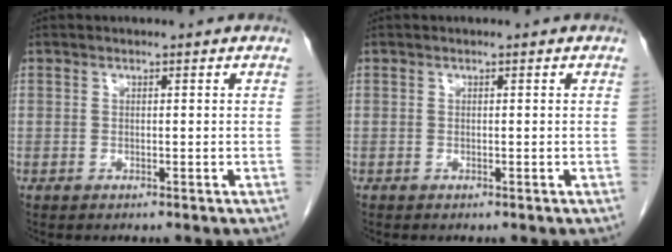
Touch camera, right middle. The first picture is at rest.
{"total": 0.0}